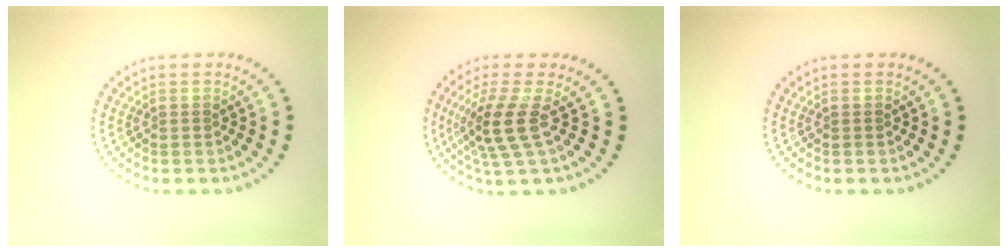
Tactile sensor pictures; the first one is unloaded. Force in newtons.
{"total": 3.6, "press": 2.7, "slide": 2.3}
{"total": 0.0}